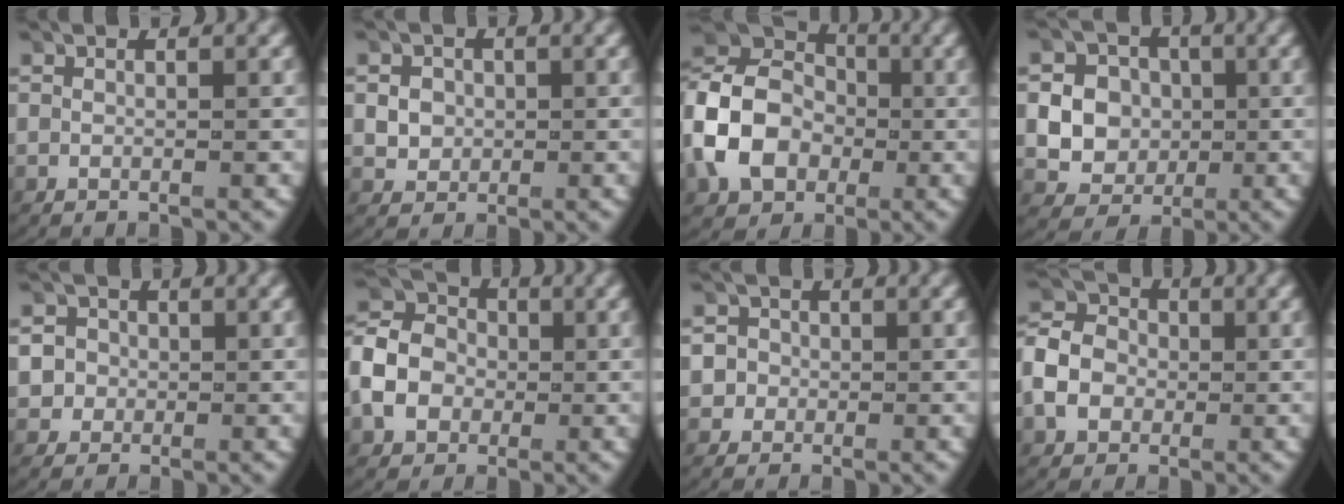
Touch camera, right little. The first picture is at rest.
{"total": 2.2, "force": [0.0, 1.9, 0.9], "torque": [-0.018, 0.000, 0.005]}
{"total": 8.9, "force": [0.1, 7.3, 5.2], "torque": [-0.123, -0.007, 0.003]}
{"total": 8.9, "force": [-0.8, 8.4, 2.8], "torque": [-0.075, -0.019, -0.020]}
{"total": 4.7, "force": [0.2, 4.4, 1.6], "torque": [-0.041, -0.003, -0.002]}
{"total": 6.5, "force": [-0.3, 5.6, 3.2], "torque": [-0.069, -0.003, -0.012]}
{"total": 3.9, "force": [0.0, 3.8, 1.2], "torque": [-0.032, -0.001, -0.006]}
{"total": 5.6, "force": [-0.3, 4.9, 2.7], "torque": [-0.057, 0.000, -0.013]}